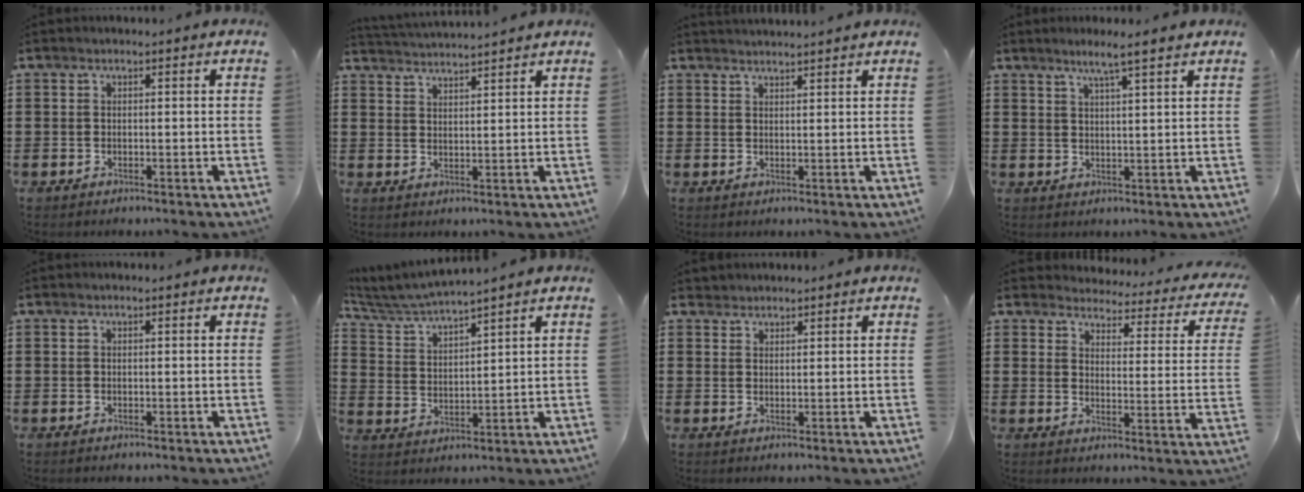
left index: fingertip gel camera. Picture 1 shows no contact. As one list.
[{"total": 2.8, "force": [2.7, -0.5, -0.2], "torque": [-0.006, -0.013, 0.049]}, {"total": 1.7, "force": [1.7, -0.2, 0.0], "torque": [-0.004, -0.002, 0.034]}, {"total": 4.0, "force": [3.2, -0.5, 2.4], "torque": [-0.056, -0.002, 0.055]}, {"total": 0.0}, {"total": 4.3, "force": [4.0, -0.3, 1.3], "torque": [-0.046, -0.027, 0.066]}, {"total": 1.5, "force": [1.4, 0.4, -0.2], "torque": [0.000, 0.002, 0.029]}, {"total": 3.4, "force": [3.4, 0.3, 0.4], "torque": [-0.032, -0.032, 0.053]}]